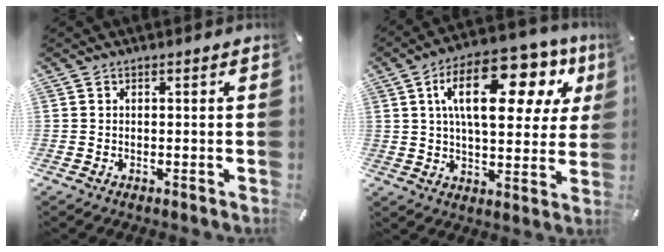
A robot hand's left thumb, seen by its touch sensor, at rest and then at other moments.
{"total": 22.0, "force": [8.9, 10.2, 17.4], "torque": [-0.288, -0.024, 0.139]}